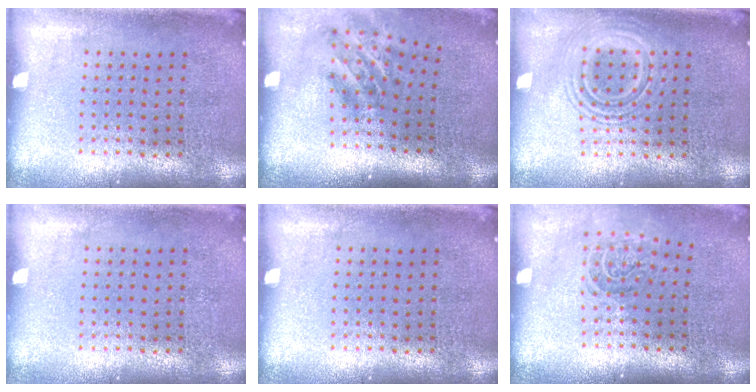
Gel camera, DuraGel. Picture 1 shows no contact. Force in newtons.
{"total": 1.9, "press": 1.2, "slide": 1.5}
{"total": 2.1, "press": 2.1, "slide": 0.3}
{"total": 0.0}
{"total": 0.0}
{"total": 1.5, "press": 1.2, "slide": 1.0}